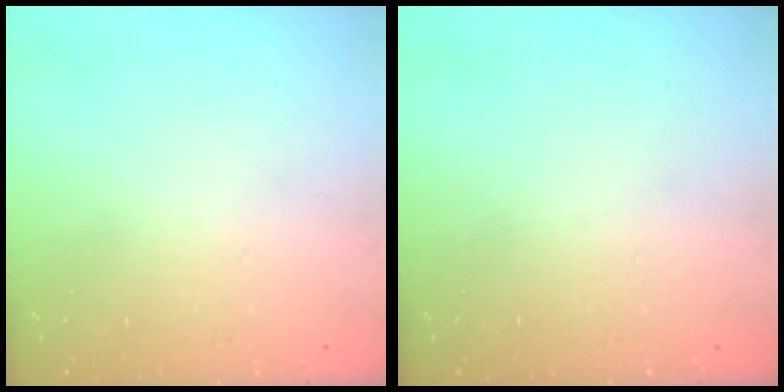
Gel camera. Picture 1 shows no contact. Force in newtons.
{"total": 0.0}